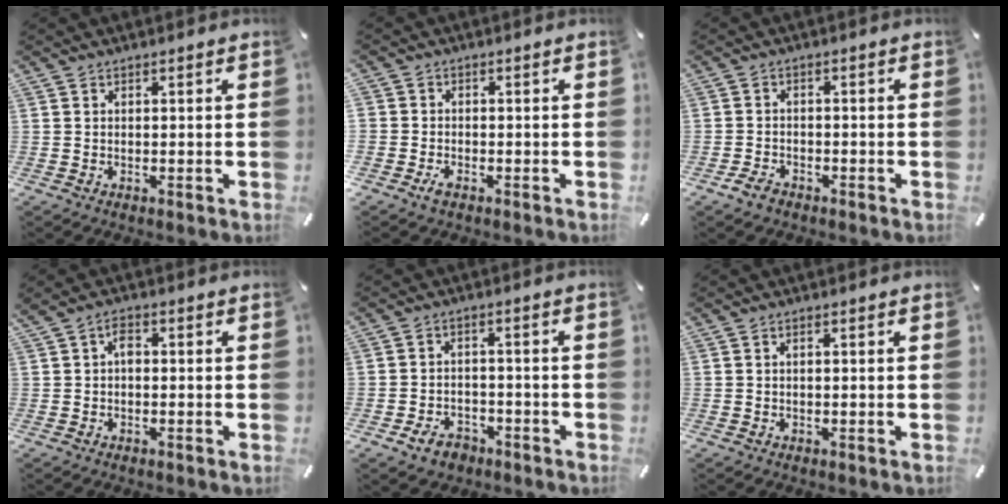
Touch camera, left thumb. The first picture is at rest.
{"total": 3.5, "force": [-1.4, 3.2, 0.4], "torque": [0.004, 0.010, -0.027]}
{"total": 2.9, "force": [-2.1, 1.7, 1.0], "torque": [-0.032, 0.008, -0.045]}
{"total": 2.5, "force": [-0.1, 1.6, 1.9], "torque": [-0.039, 0.009, -0.004]}
{"total": 5.5, "force": [-3.2, 3.9, 2.1], "torque": [-0.041, 0.018, -0.059]}
{"total": 0.7, "force": [0.0, 0.3, 0.6], "torque": [-0.012, 0.002, -0.001]}